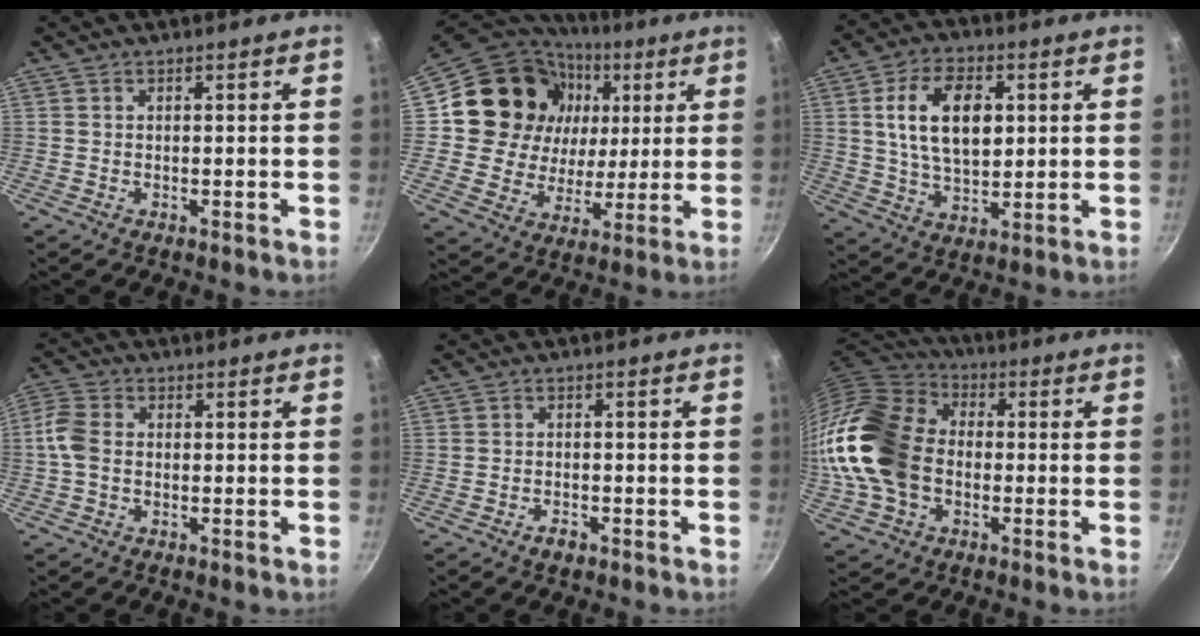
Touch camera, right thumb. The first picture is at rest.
{"total": 22.1, "force": [5.8, 18.9, 9.8], "torque": [-0.163, 0.005, 0.102]}
{"total": 13.8, "force": [2.9, 8.3, 10.7], "torque": [-0.165, -0.003, 0.051]}
{"total": 5.1, "force": [-0.4, 3.6, 3.5], "torque": [-0.083, 0.012, -0.021]}
{"total": 2.2, "force": [-1.5, 1.2, 1.1], "torque": [-0.017, 0.014, -0.024]}
{"total": 22.0, "force": [-2.3, 16.2, 14.7], "torque": [-0.304, 0.043, -0.050]}